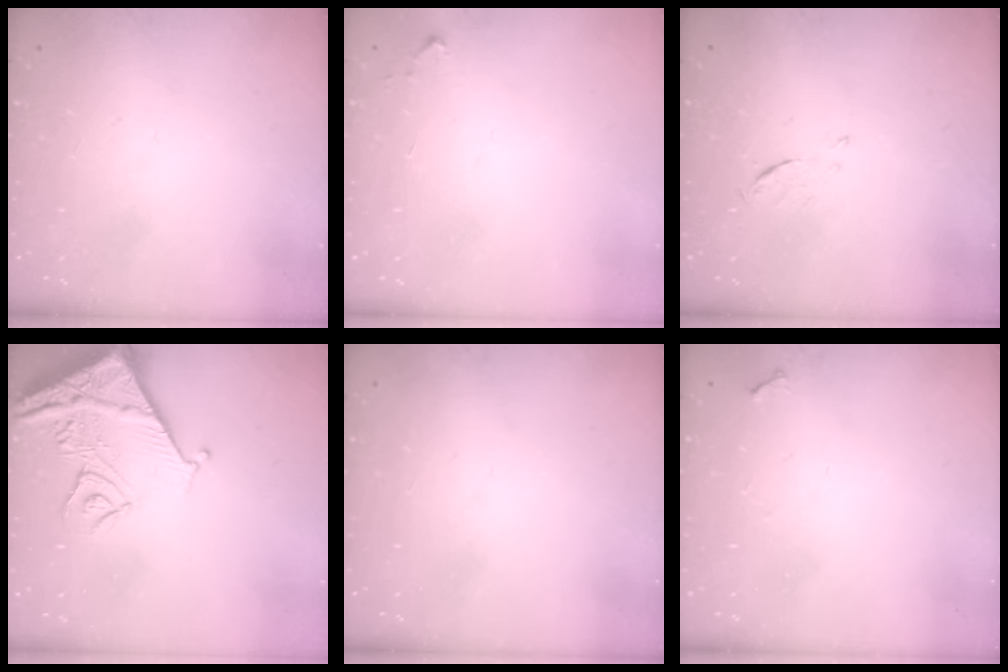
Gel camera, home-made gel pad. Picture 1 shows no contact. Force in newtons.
{"total": 2.6, "press": 2.6, "slide": 0.4}
{"total": 5.2, "press": 5.1, "slide": 0.8}
{"total": 13.5, "press": 13.5, "slide": 1.4}
{"total": 0.0}
{"total": 3.8, "press": 3.8, "slide": 0.5}